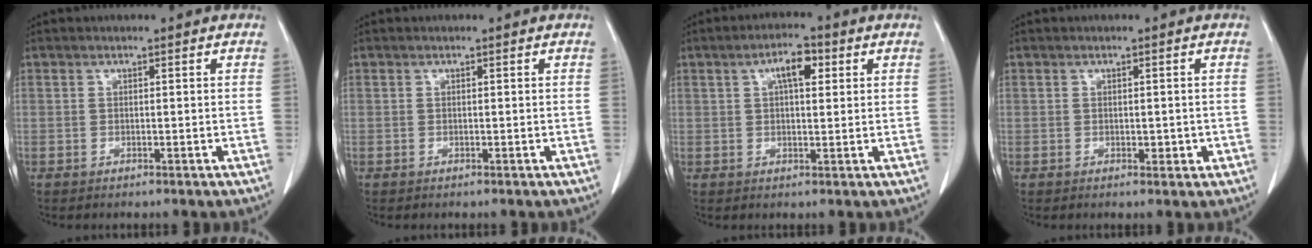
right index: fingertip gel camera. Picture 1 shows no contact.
{"total": 0.0}
{"total": 4.8, "force": [1.8, 1.7, 4.2], "torque": [-0.073, 0.011, 0.028]}
{"total": 1.8, "force": [-0.3, 1.1, 1.4], "torque": [-0.015, 0.002, 0.001]}